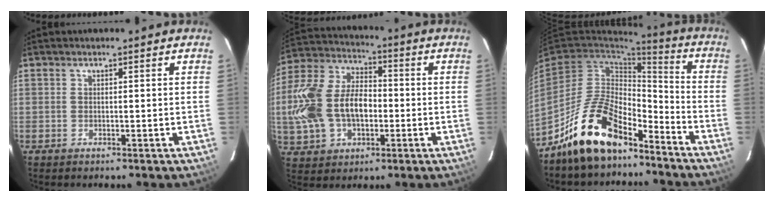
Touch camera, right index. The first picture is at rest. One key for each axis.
{"total": 18.5, "fx": -2.2, "fy": 12.3, "fz": 13.7, "tx": -0.316, "ty": 0.020, "tz": -0.030}
{"total": 16.7, "fx": -12.0, "fy": 7.3, "fz": 8.9, "tx": -0.186, "ty": 0.018, "tz": -0.206}